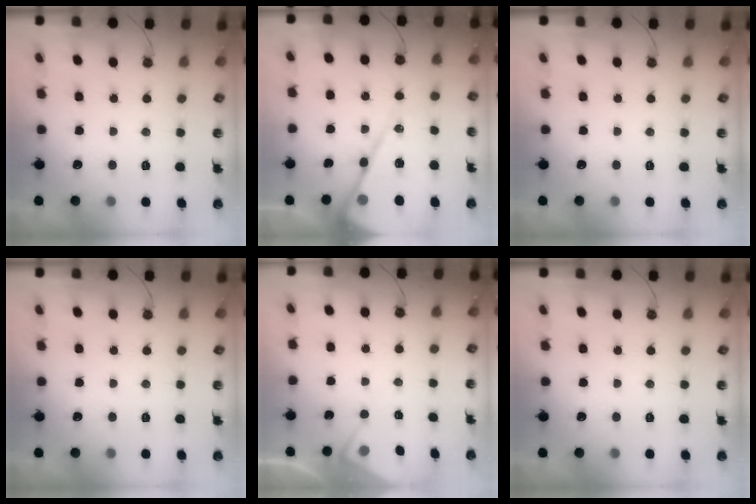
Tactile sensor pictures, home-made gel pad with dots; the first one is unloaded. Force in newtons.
{"total": 19.4, "press": 19.3, "slide": 2.0}
{"total": 0.0}
{"total": 0.0}
{"total": 3.7, "press": 3.6, "slide": 0.5}
{"total": 0.0}